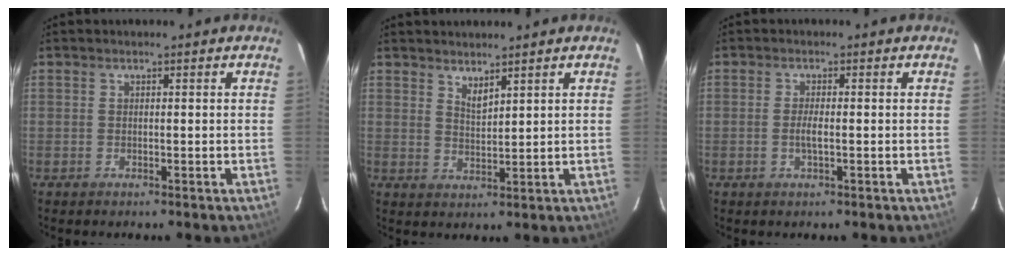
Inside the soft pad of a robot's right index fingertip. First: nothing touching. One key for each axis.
{"total": 2.9, "fx": 2.5, "fy": 0.5, "fz": 1.4, "tx": -0.023, "ty": -0.001, "tz": 0.043}
{"total": 2.1, "fx": -0.6, "fy": 0.2, "fz": 2.0, "tx": -0.039, "ty": 0.000, "tz": -0.012}